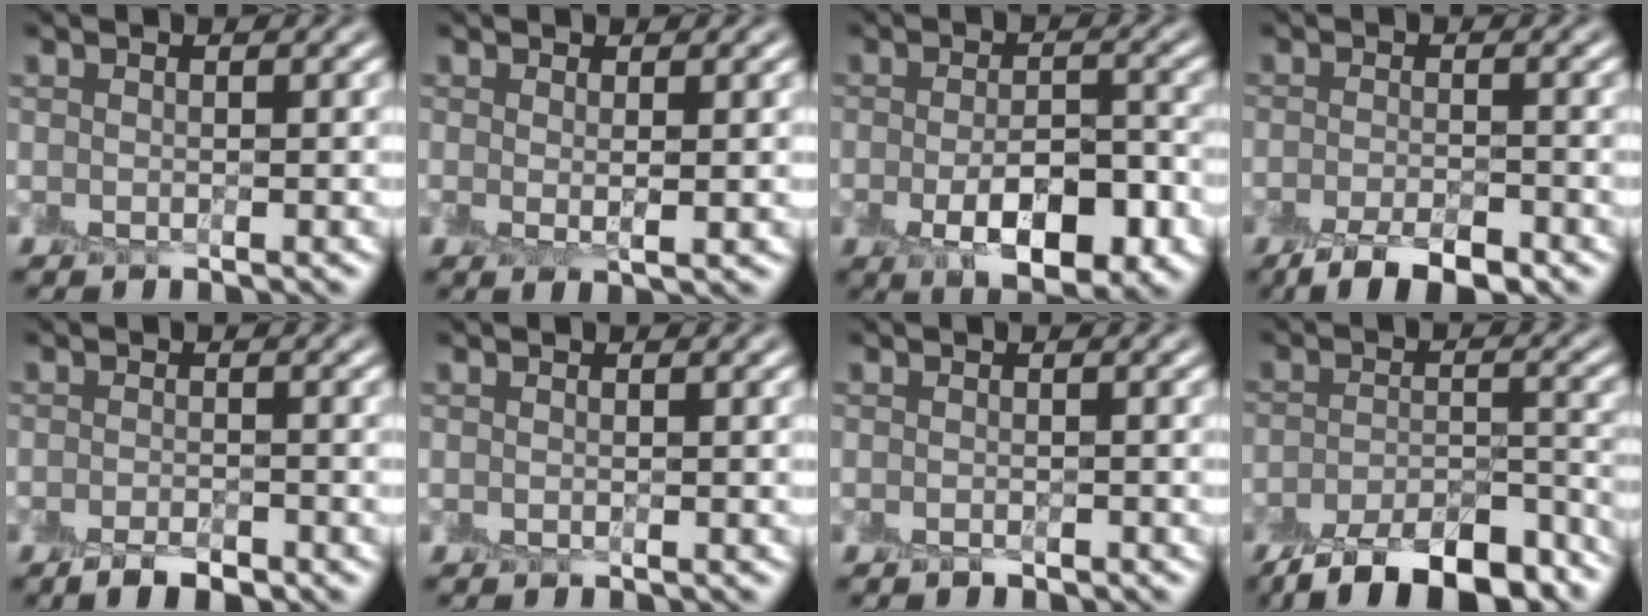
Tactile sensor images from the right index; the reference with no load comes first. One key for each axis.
{"total": 1.2, "fx": 0.3, "fy": 0.1, "fz": 1.1, "tx": -0.016, "ty": -0.006, "tz": 0.007}
{"total": 6.2, "fx": -2.4, "fy": 2.9, "fz": 4.9, "tx": -0.079, "ty": -0.008, "tz": -0.037}
{"total": 4.8, "fx": -3.6, "fy": 1.4, "fz": 2.8, "tx": -0.045, "ty": -0.008, "tz": -0.063}
{"total": 2.3, "fx": -1.8, "fy": 0.8, "fz": 1.2, "tx": -0.019, "ty": -0.005, "tz": -0.032}
{"total": 0.0}
{"total": 0.7, "fx": -0.6, "fy": 0.2, "fz": 0.1, "tx": -0.001, "ty": -0.006, "tz": -0.009}
{"total": 10.4, "fx": -8.2, "fy": 3.4, "fz": 5.5, "tx": -0.083, "ty": -0.017, "tz": -0.127}